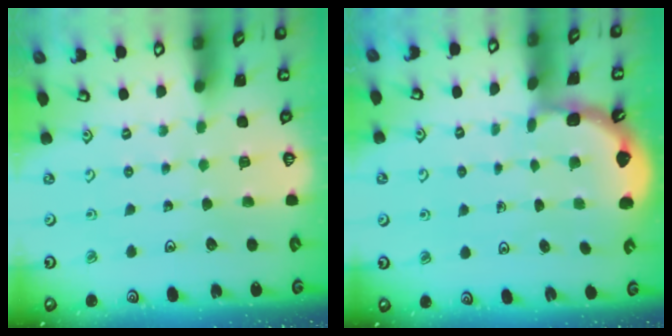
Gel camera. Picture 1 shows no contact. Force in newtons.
{"total": 2.1, "press": 2.1, "slide": 0.2}